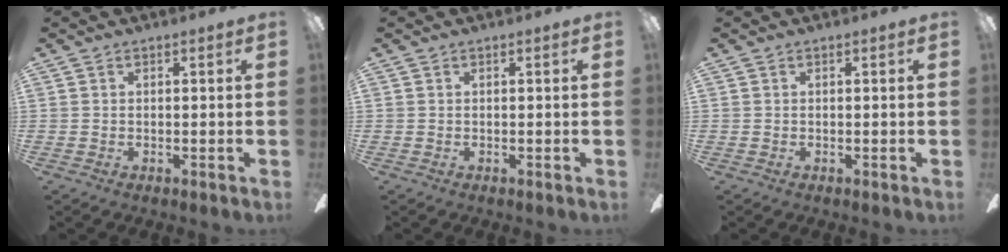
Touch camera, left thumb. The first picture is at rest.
{"total": 0.0}
{"total": 0.0}